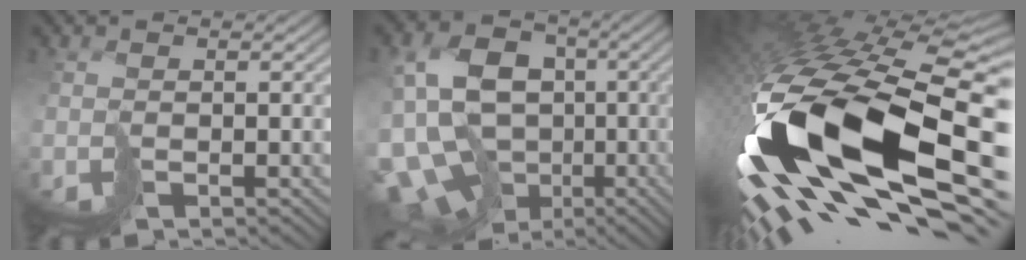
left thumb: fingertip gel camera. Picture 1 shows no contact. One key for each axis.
{"total": 16.1, "fx": -4.1, "fy": 12.2, "fz": 9.7, "tx": -0.229, "ty": -0.009, "tz": -0.057}
{"total": 19.7, "fx": -4.3, "fy": 9.0, "fz": 17.0, "tx": -0.371, "ty": -0.085, "tz": -0.035}